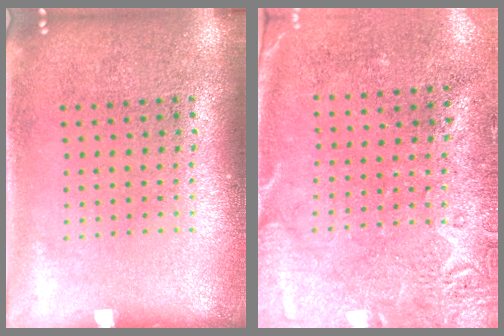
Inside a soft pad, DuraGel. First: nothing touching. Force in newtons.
{"total": 2.8, "press": 2.2, "slide": 1.7}